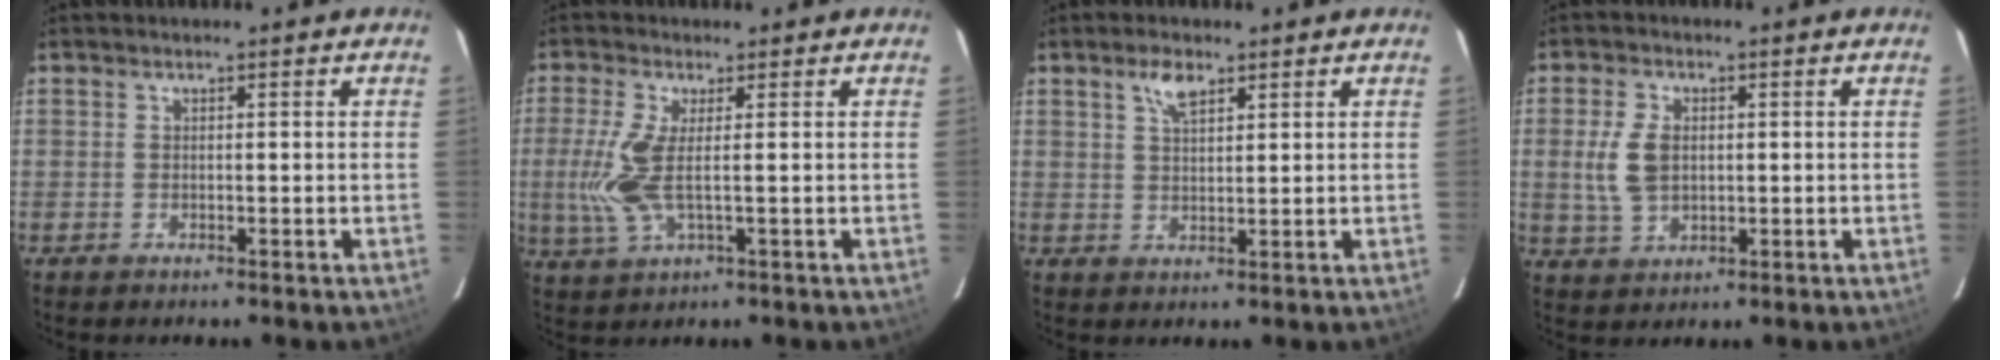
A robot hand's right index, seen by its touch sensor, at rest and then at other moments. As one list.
[{"total": 7.5, "force": [0.1, 1.9, 7.3], "torque": [-0.174, -0.001, 0.003]}, {"total": 3.8, "force": [2.3, 1.6, 2.5], "torque": [-0.047, 0.007, 0.043]}, {"total": 6.6, "force": [0.4, 4.3, 5.0], "torque": [-0.110, 0.005, 0.014]}]